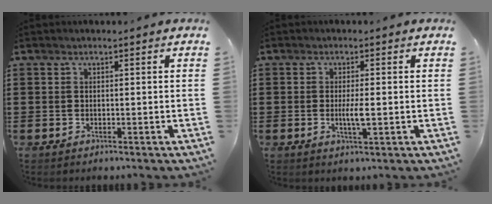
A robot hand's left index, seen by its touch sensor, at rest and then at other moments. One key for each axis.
{"total": 2.9, "fx": -0.2, "fy": 0.3, "fz": 2.9, "tx": -0.053, "ty": -0.005, "tz": -0.004}